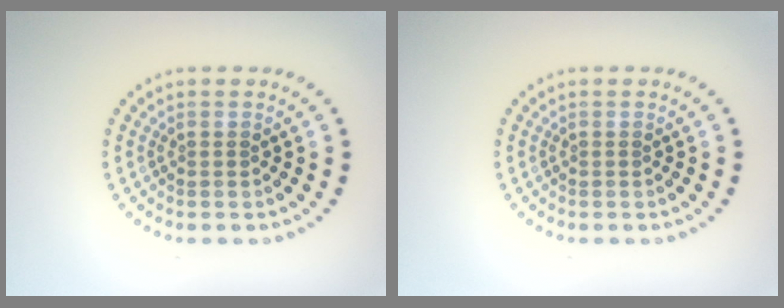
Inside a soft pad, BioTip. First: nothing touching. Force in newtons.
{"total": 0.0}